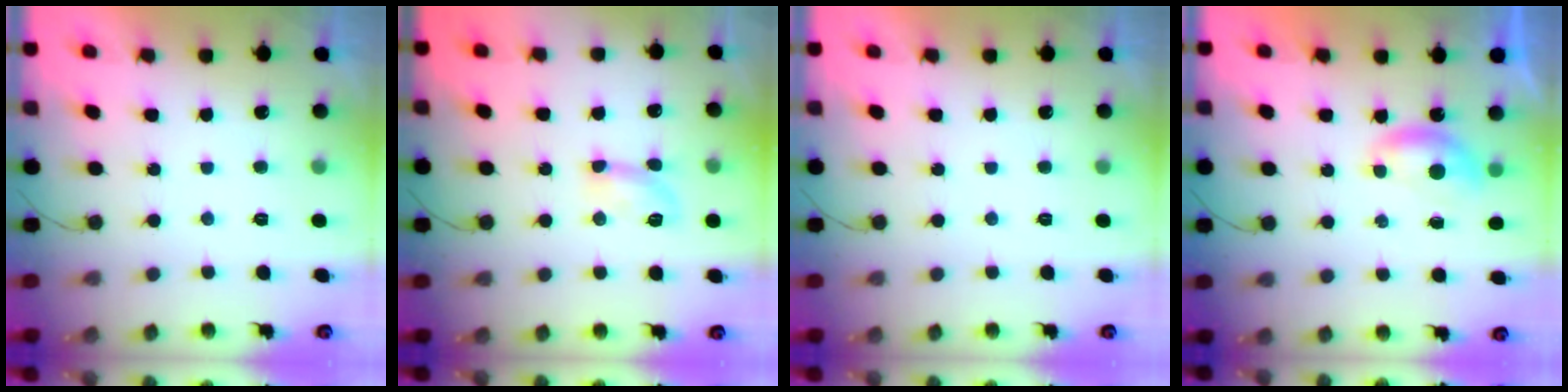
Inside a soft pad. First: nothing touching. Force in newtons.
{"total": 5.1, "press": 5.0, "slide": 0.7}
{"total": 0.0}
{"total": 4.4, "press": 4.4, "slide": 0.4}